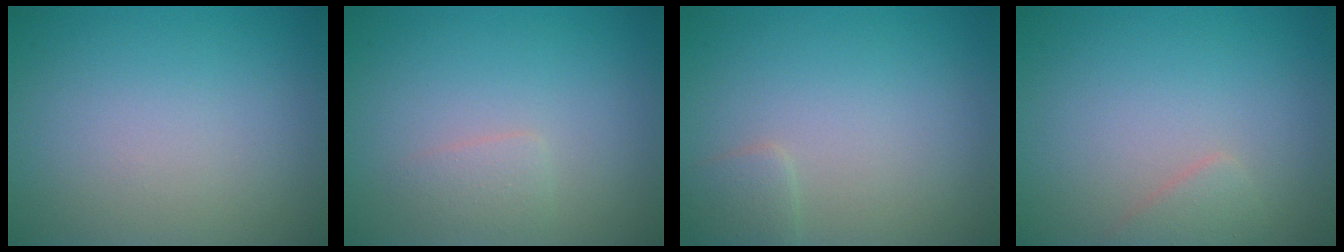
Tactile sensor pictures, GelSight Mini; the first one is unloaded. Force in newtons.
{"total": 1.2, "press": 1.2, "slide": 0.1}
{"total": 1.3, "press": 1.3, "slide": 0.1}
{"total": 1.3, "press": 1.3, "slide": 0.1}